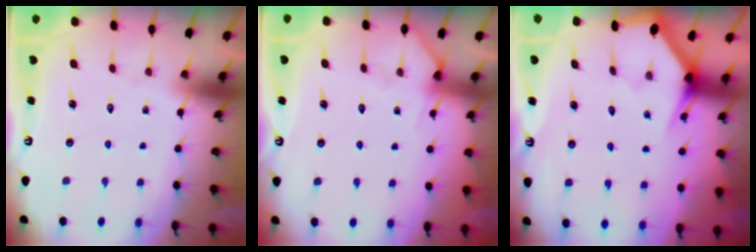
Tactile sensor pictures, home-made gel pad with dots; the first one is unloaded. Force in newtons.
{"total": 2.8, "press": 2.8, "slide": 0.2}
{"total": 3.2, "press": 3.2, "slide": 0.2}